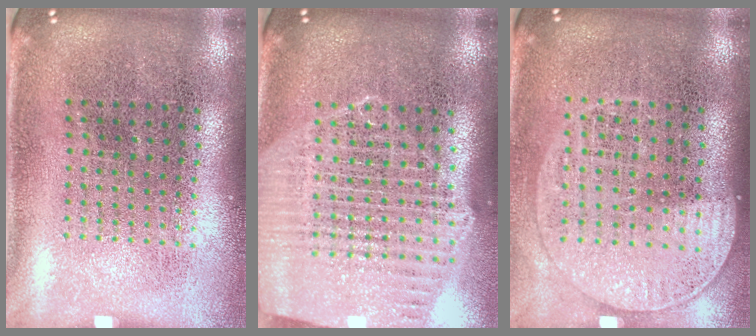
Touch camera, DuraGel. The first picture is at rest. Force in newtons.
{"total": 1.8, "press": 1.7, "slide": 0.6}
{"total": 1.3, "press": 1.2, "slide": 0.5}